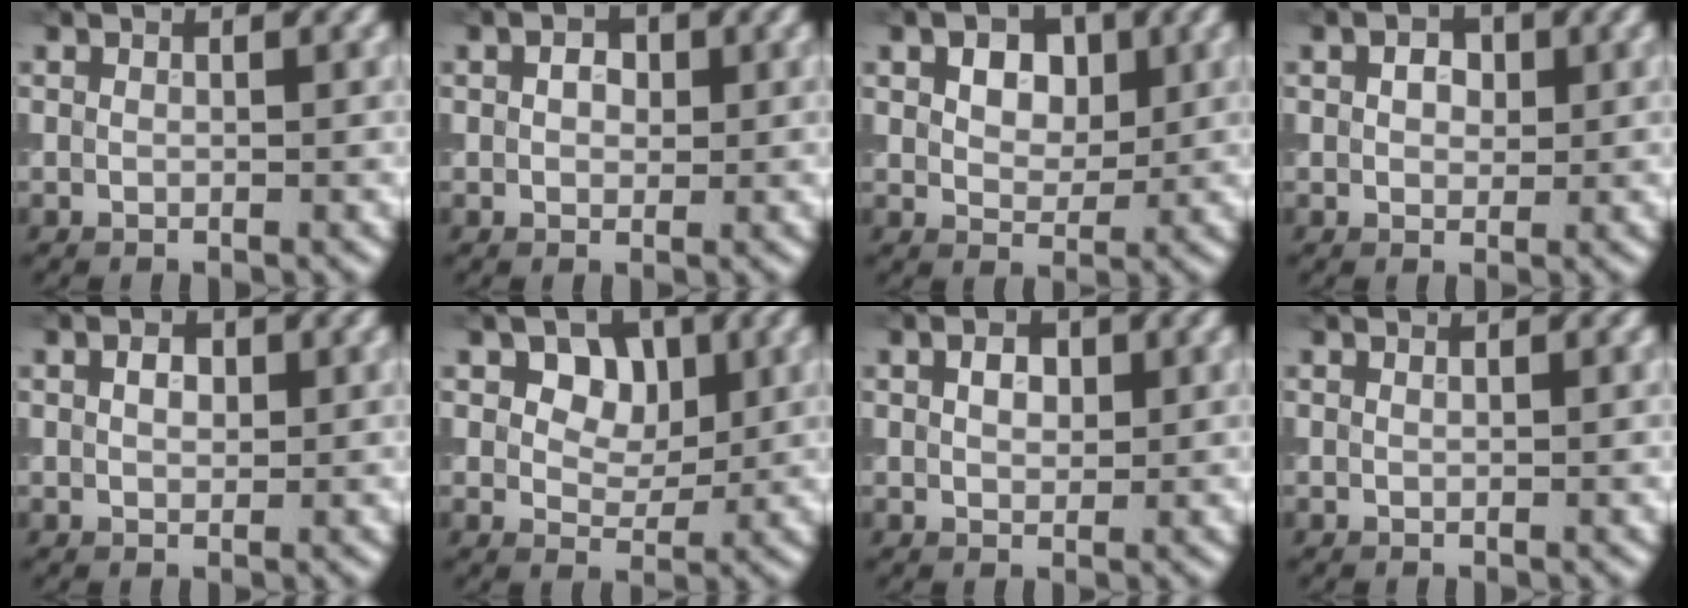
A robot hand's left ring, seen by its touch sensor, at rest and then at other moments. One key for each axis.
{"total": 1.8, "fx": 0.4, "fy": 1.3, "fz": 1.1, "tx": -0.017, "ty": 0.003, "tz": 0.002}
{"total": 4.4, "fx": 1.6, "fy": 2.9, "fz": 2.9, "tx": -0.042, "ty": 0.007, "tz": 0.012}
{"total": 2.2, "fx": 0.7, "fy": 1.5, "fz": 1.4, "tx": -0.022, "ty": 0.004, "tz": 0.006}
{"total": 1.6, "fx": 0.4, "fy": 1.1, "fz": 1.1, "tx": -0.020, "ty": 0.003, "tz": 0.006}
{"total": 4.2, "fx": 1.3, "fy": 3.0, "fz": 2.6, "tx": -0.032, "ty": 0.001, "tz": 0.011}
{"total": 1.9, "fx": 0.6, "fy": 1.3, "fz": 1.3, "tx": -0.024, "ty": 0.002, "tz": 0.008}
{"total": 0.0}